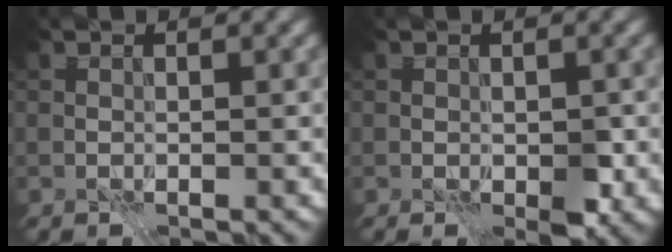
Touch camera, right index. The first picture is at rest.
{"total": 2.0, "force": [-0.5, 1.1, 1.6], "torque": [-0.022, -0.006, -0.006]}